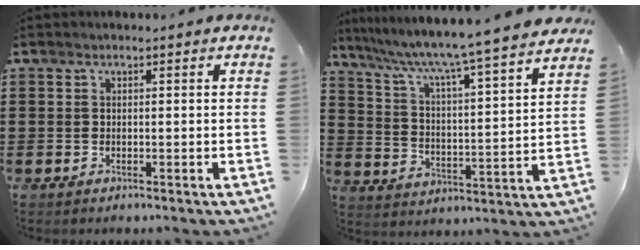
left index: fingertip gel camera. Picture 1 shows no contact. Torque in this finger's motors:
{"motor_torque": [1.48, 0.65, 1.05, 0.21]}